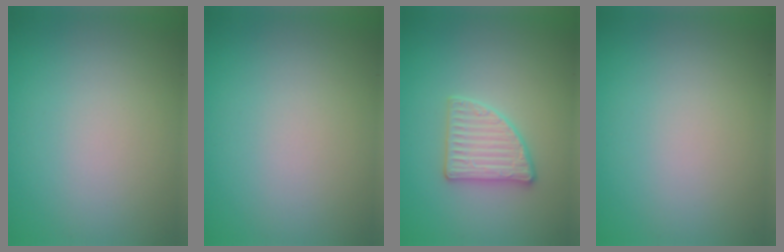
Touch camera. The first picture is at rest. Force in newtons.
{"total": 0.0}
{"total": 2.8, "press": 2.8, "slide": 0.4}
{"total": 0.0}